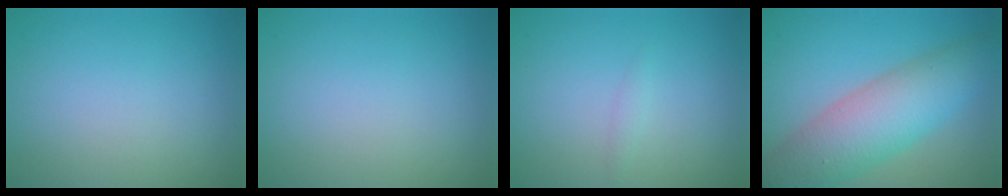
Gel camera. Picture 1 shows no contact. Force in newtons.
{"total": 0.0}
{"total": 0.6, "press": 0.6, "slide": 0.0}
{"total": 8.2, "press": 8.2, "slide": 0.1}